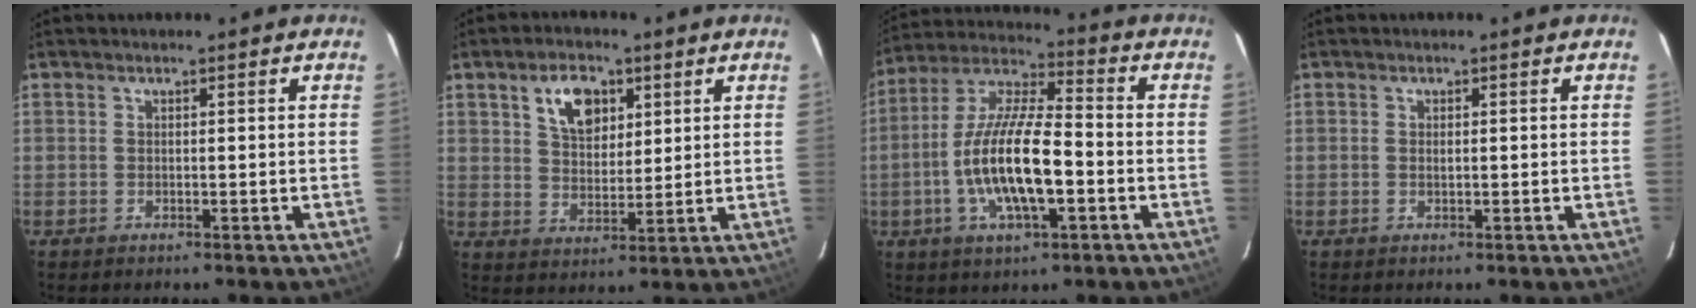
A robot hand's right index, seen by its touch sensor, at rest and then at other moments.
{"total": 8.3, "force": [3.9, 5.0, 5.4], "torque": [-0.095, 0.014, 0.073]}
{"total": 16.0, "force": [-3.8, 4.7, 14.8], "torque": [-0.295, -0.002, -0.073]}
{"total": 0.8, "force": [0.1, 0.5, 0.7], "torque": [-0.012, 0.001, 0.001]}